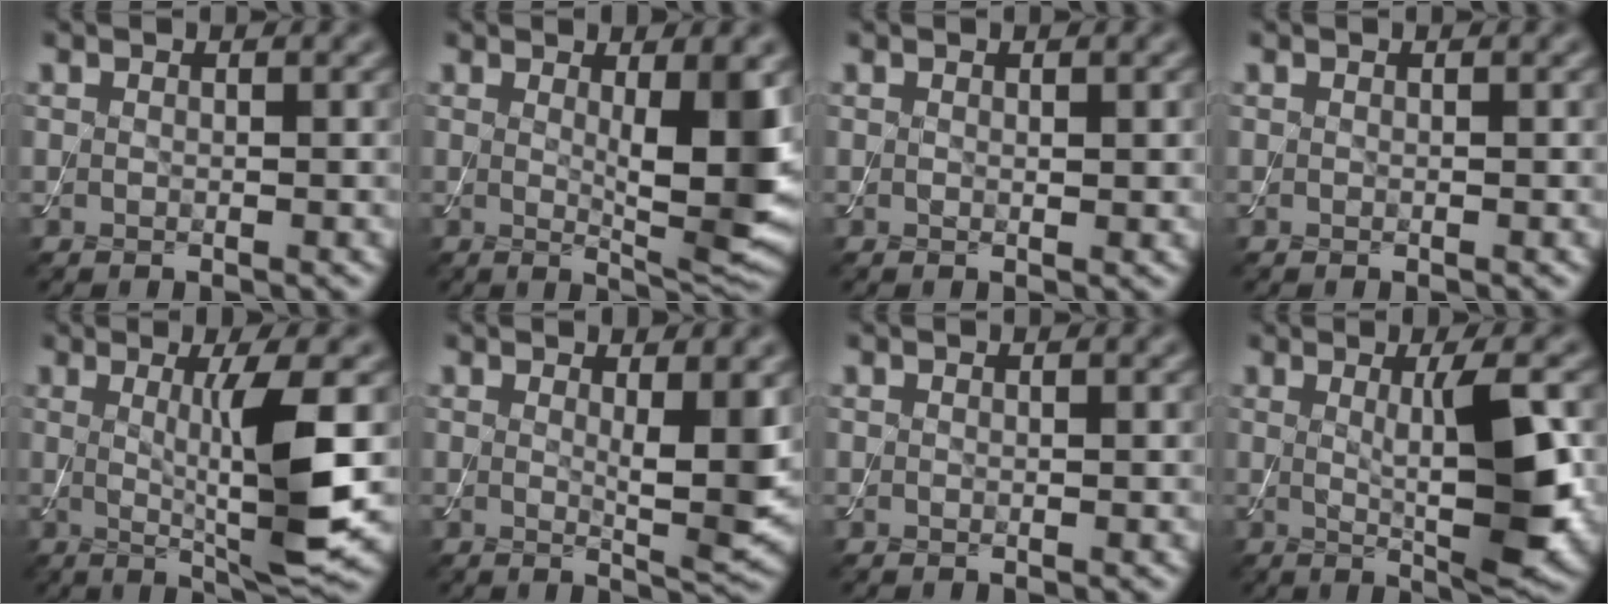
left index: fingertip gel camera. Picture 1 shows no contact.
{"total": 6.0, "force": [0.9, 1.2, 5.8], "torque": [-0.081, -0.017, 0.020]}
{"total": 0.7, "force": [0.2, 0.3, 0.6], "torque": [-0.007, -0.002, 0.004]}
{"total": 0.0}
{"total": 7.4, "force": [0.4, 0.9, 7.3], "torque": [-0.119, -0.011, 0.014]}
{"total": 3.9, "force": [0.9, 0.7, 3.7], "torque": [-0.053, -0.014, 0.018]}
{"total": 0.0}
{"total": 7.1, "force": [0.4, 1.3, 7.0], "torque": [-0.101, -0.007, 0.012]}